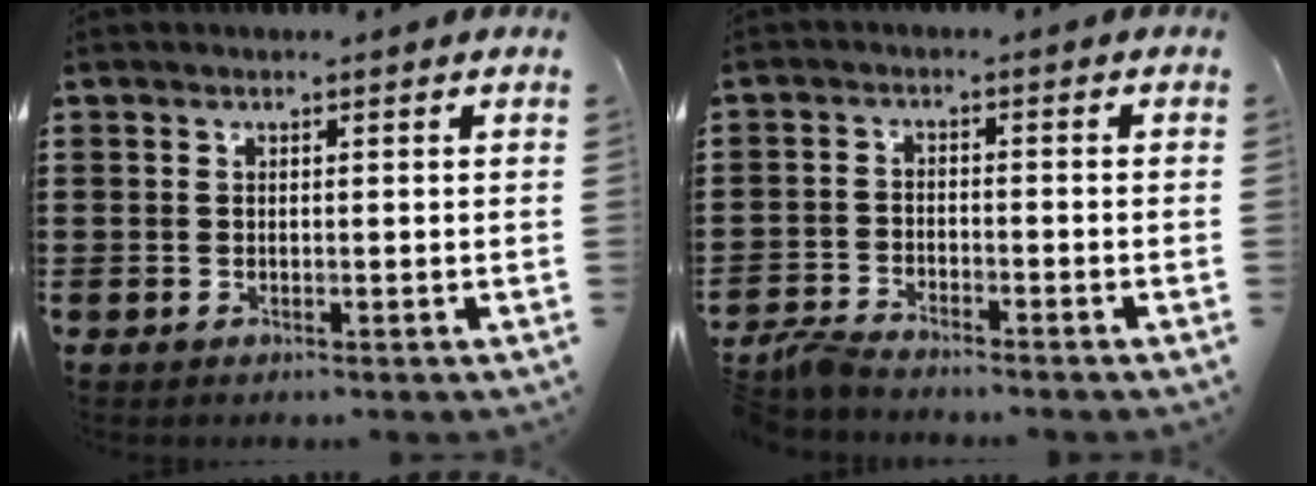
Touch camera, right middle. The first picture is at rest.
{"total": 3.3, "force": [-3.1, 0.4, 0.8], "torque": [-0.037, 0.000, -0.071]}